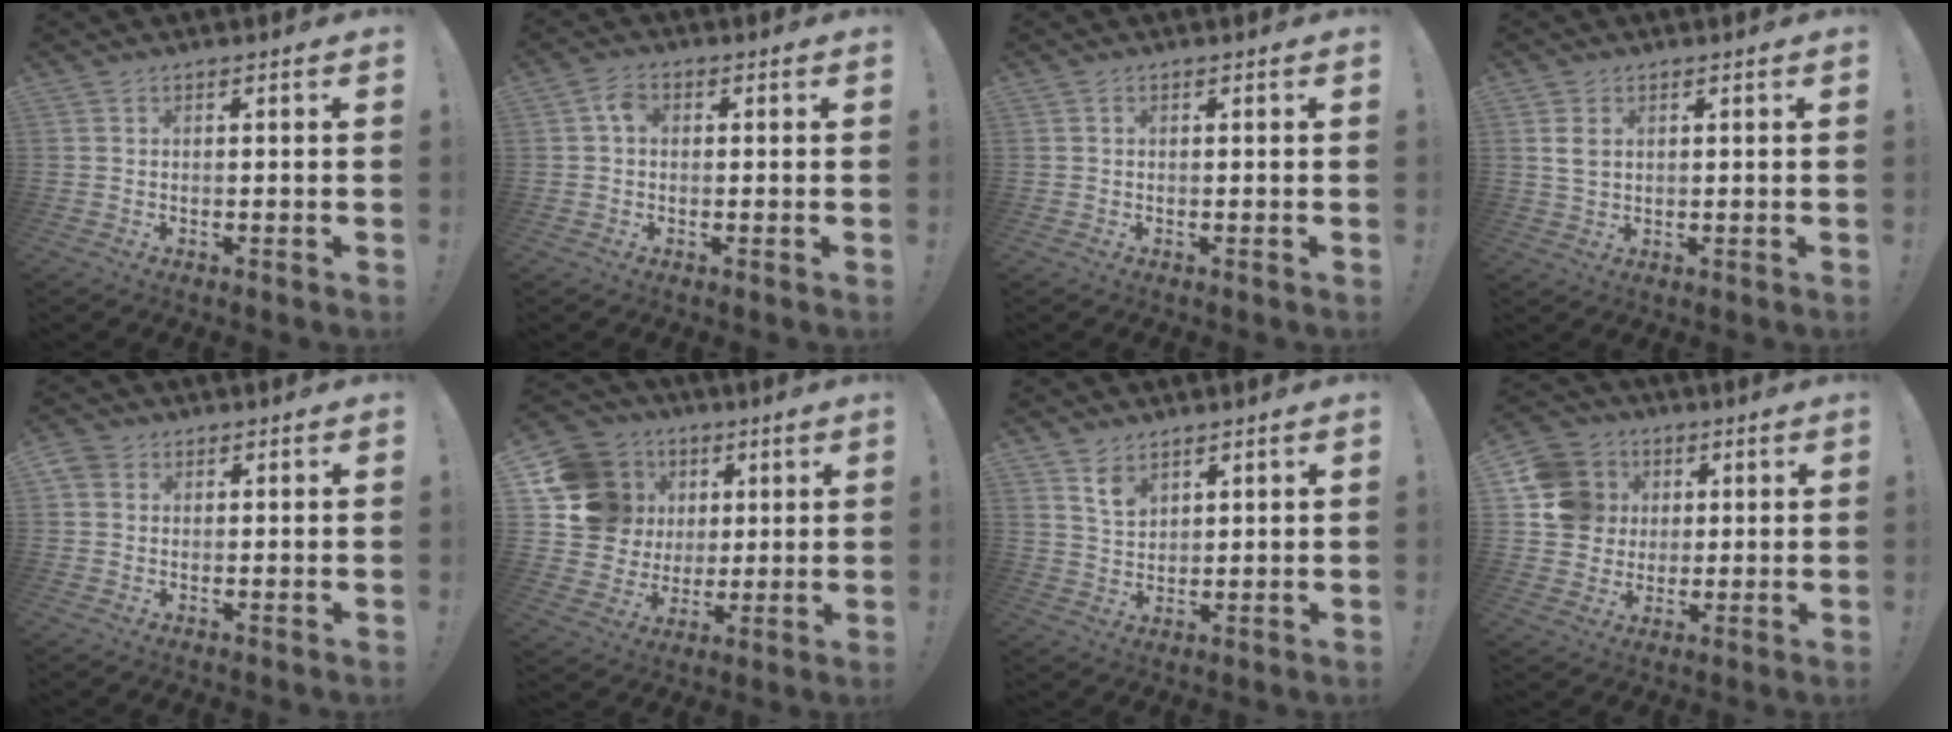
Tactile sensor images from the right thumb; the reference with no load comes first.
{"total": 3.6, "force": [0.3, 2.3, 2.7], "torque": [-0.047, 0.009, 0.006]}
{"total": 0.0}
{"total": 3.6, "force": [1.2, 2.3, 2.5], "torque": [-0.044, -0.005, 0.019]}
{"total": 3.1, "force": [1.2, 2.6, 1.2], "torque": [-0.029, 0.004, 0.025]}
{"total": 17.9, "force": [4.9, 15.9, 6.6], "torque": [-0.105, -0.006, 0.133]}
{"total": 6.0, "force": [4.3, 3.3, 2.4], "torque": [-0.036, -0.025, 0.078]}
{"total": 13.7, "force": [2.9, 12.5, 4.7], "torque": [-0.065, 0.000, 0.066]}